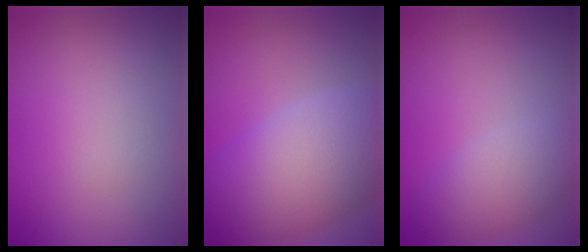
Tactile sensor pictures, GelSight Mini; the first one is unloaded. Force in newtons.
{"total": 8.6, "press": 8.6, "slide": 0.7}
{"total": 3.6, "press": 3.6, "slide": 0.2}